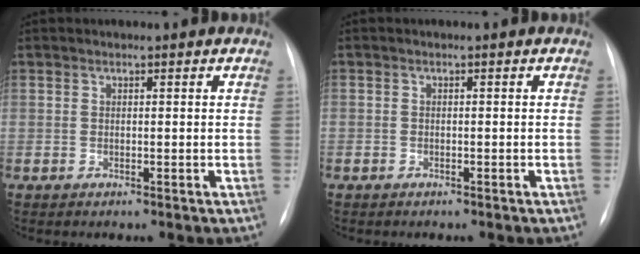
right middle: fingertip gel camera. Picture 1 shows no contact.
{"total": 0.8, "force": [-0.6, 0.6, 0.0], "torque": [-0.007, 0.004, -0.008]}